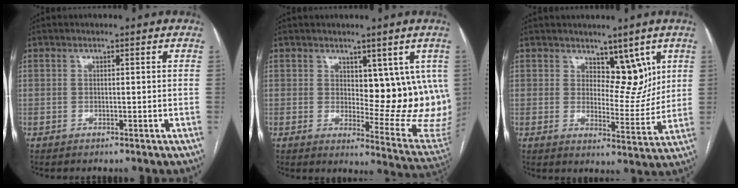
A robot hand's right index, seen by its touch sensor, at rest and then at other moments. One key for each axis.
{"total": 12.0, "fx": 3.4, "fy": 5.1, "fz": 10.3, "tx": -0.108, "ty": -0.017, "tz": 0.056}
{"total": 6.4, "fx": 3.8, "fy": 3.4, "fz": 3.8, "tx": -0.041, "ty": -0.006, "tz": 0.063}